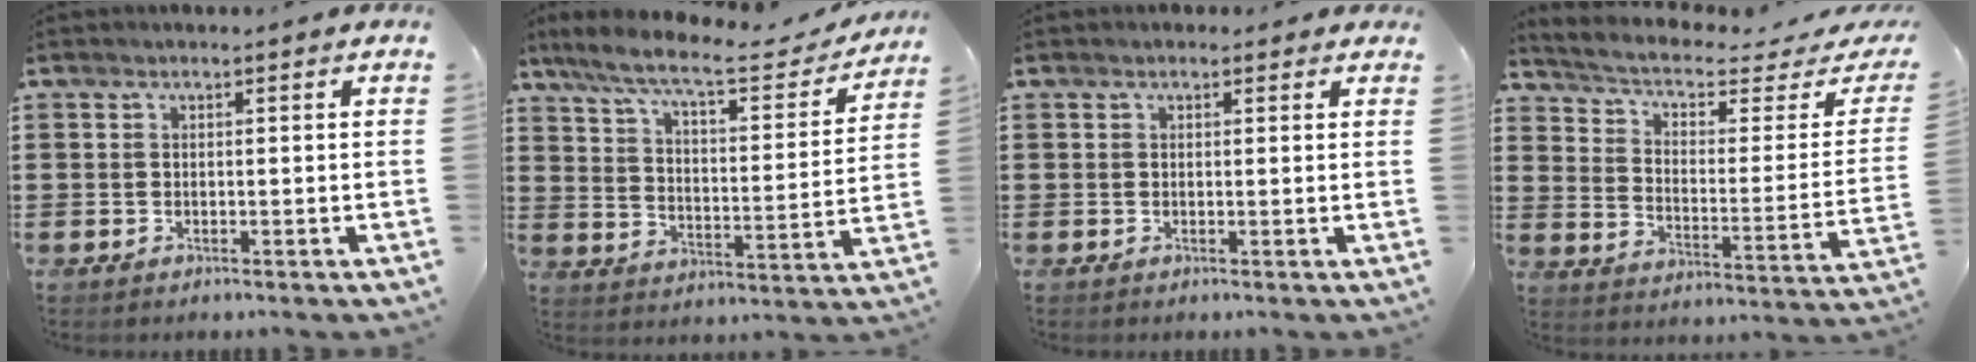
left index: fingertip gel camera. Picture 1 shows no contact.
{"total": 9.0, "force": [7.3, 1.2, 5.1], "torque": [-0.128, -0.038, 0.121]}
{"total": 1.0, "force": [0.8, 0.5, 0.3], "torque": [-0.007, 0.007, 0.015]}
{"total": 4.3, "force": [2.5, 1.4, 3.1], "torque": [-0.074, -0.023, 0.036]}